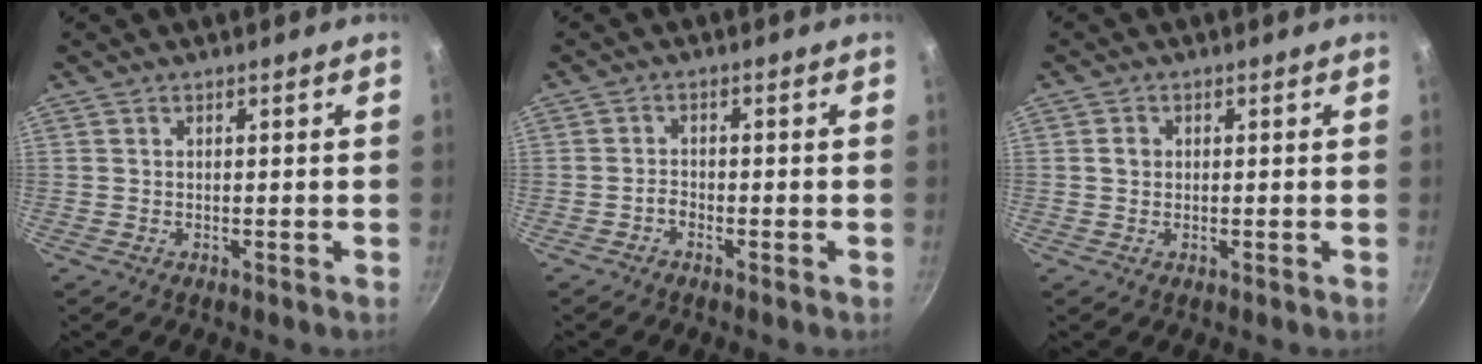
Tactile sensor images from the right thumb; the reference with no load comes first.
{"total": 1.5, "force": [-1.2, 0.7, 0.7], "torque": [-0.015, 0.011, -0.026]}
{"total": 1.8, "force": [0.2, 1.6, 0.8], "torque": [-0.008, 0.006, 0.001]}